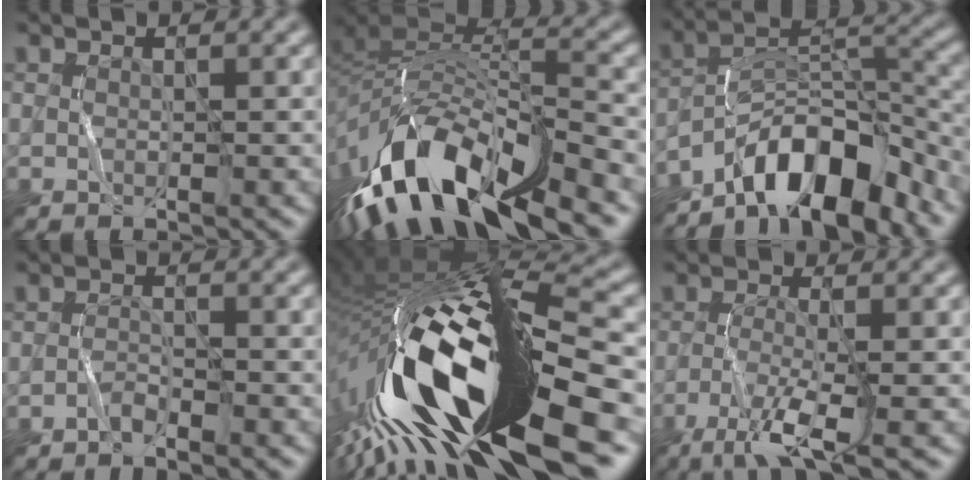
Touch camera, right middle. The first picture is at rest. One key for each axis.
{"total": 13.6, "fx": -8.6, "fy": 5.2, "fz": 9.1, "tx": -0.183, "ty": 0.007, "tz": -0.145}
{"total": 8.9, "fx": -6.8, "fy": 3.0, "fz": 4.9, "tx": -0.064, "ty": 0.018, "tz": -0.124}
{"total": 1.2, "fx": -1.1, "fy": 0.1, "fz": 0.4, "tx": -0.009, "ty": 0.007, "tz": -0.022}
{"total": 18.4, "fx": -6.4, "fy": 6.0, "fz": 16.2, "tx": -0.293, "ty": -0.002, "tz": -0.122}
{"total": 5.0, "fx": -2.9, "fy": 0.7, "fz": 4.1, "tx": -0.081, "ty": -0.001, "tz": -0.064}